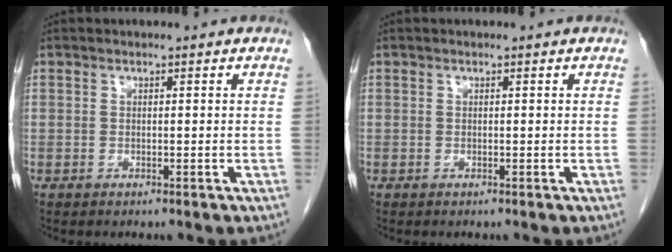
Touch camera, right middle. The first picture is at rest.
{"total": 0.0}